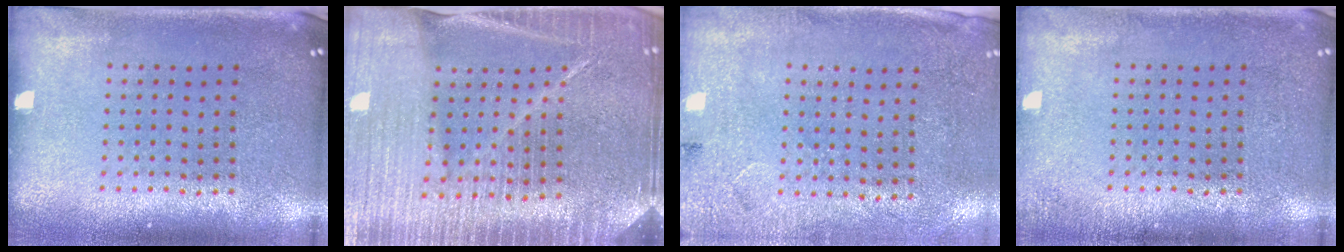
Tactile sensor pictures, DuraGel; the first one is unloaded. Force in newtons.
{"total": 5.1, "press": 4.6, "slide": 2.2}
{"total": 2.6, "press": 2.1, "slide": 1.5}
{"total": 1.2, "press": 1.1, "slide": 0.2}